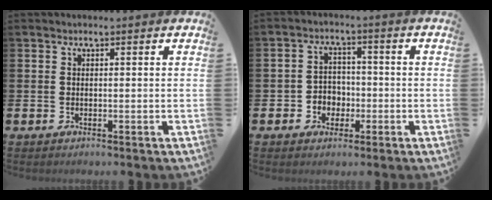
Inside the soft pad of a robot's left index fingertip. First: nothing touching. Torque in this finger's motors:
{"motor_torque": [0.54, 0.05, 0.02, 0.07]}